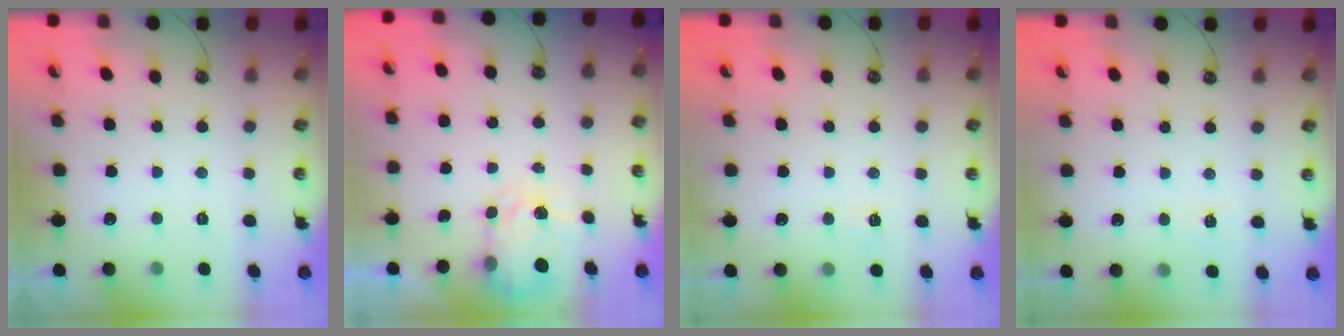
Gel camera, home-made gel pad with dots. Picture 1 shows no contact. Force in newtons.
{"total": 3.6, "press": 3.6, "slide": 0.6}
{"total": 3.6, "press": 3.5, "slide": 0.4}
{"total": 3.5, "press": 3.4, "slide": 0.4}